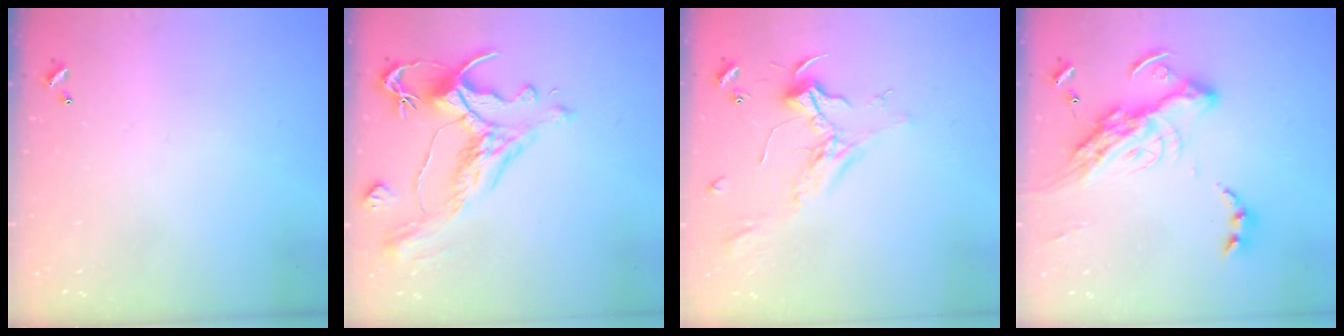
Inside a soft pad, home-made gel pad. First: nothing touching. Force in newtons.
{"total": 1.7, "press": 0.9, "slide": 1.5}
{"total": 2.4, "press": 2.3, "slide": 0.8}
{"total": 21.4, "press": 21.3, "slide": 1.9}